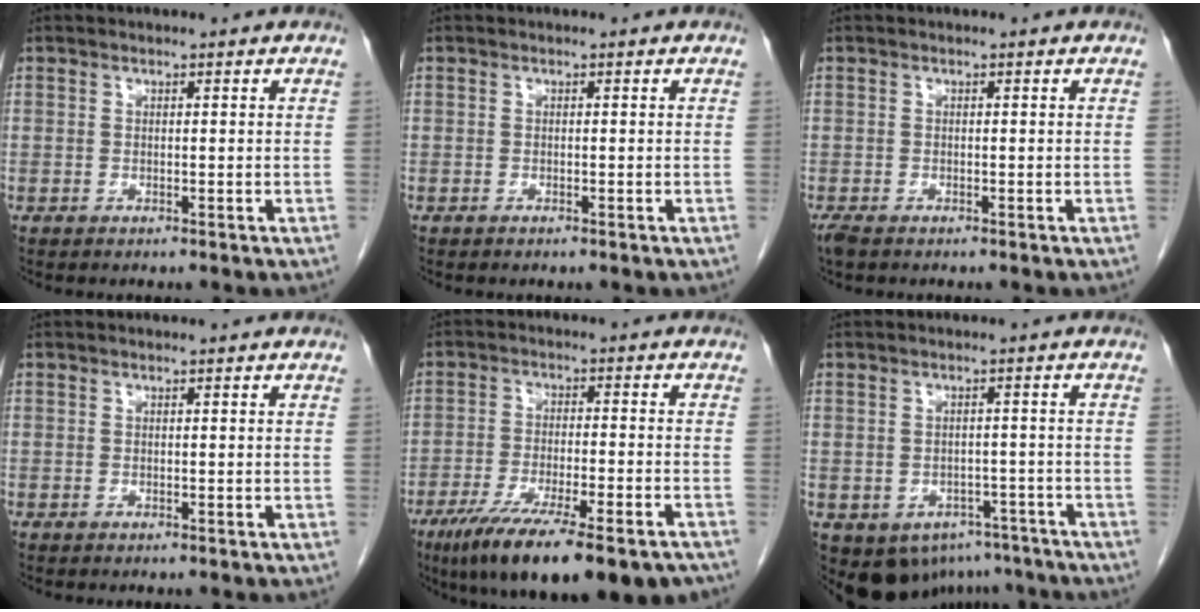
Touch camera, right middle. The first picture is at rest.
{"total": 0.0}
{"total": 1.9, "force": [-1.4, 0.8, 1.0], "torque": [-0.025, -0.006, -0.023]}
{"total": 0.0}
{"total": 20.6, "force": [-15.2, 4.0, 13.3], "torque": [-0.177, -0.026, -0.228]}
{"total": 11.5, "force": [-7.3, 8.2, 3.6], "torque": [-0.071, 0.009, -0.081]}